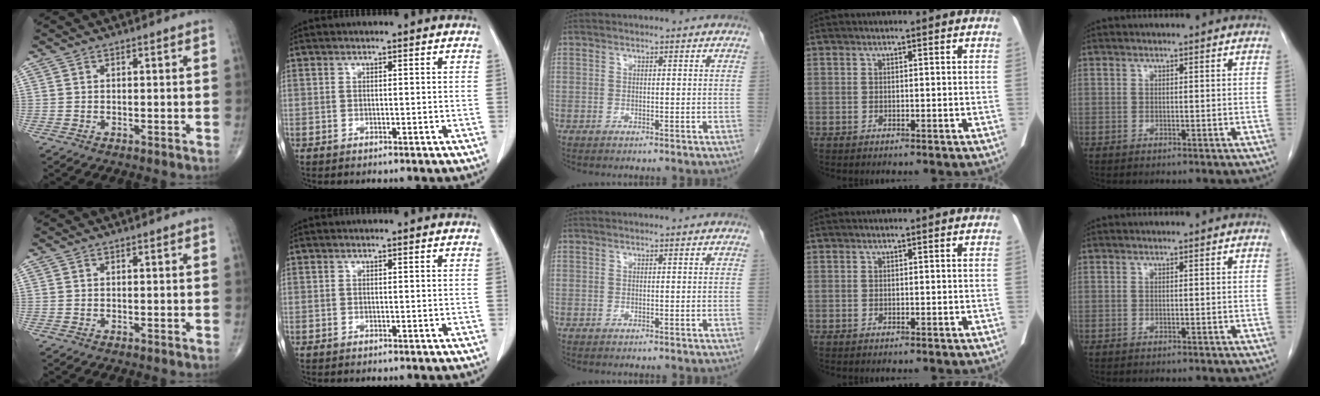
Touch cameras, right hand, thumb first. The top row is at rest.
{}